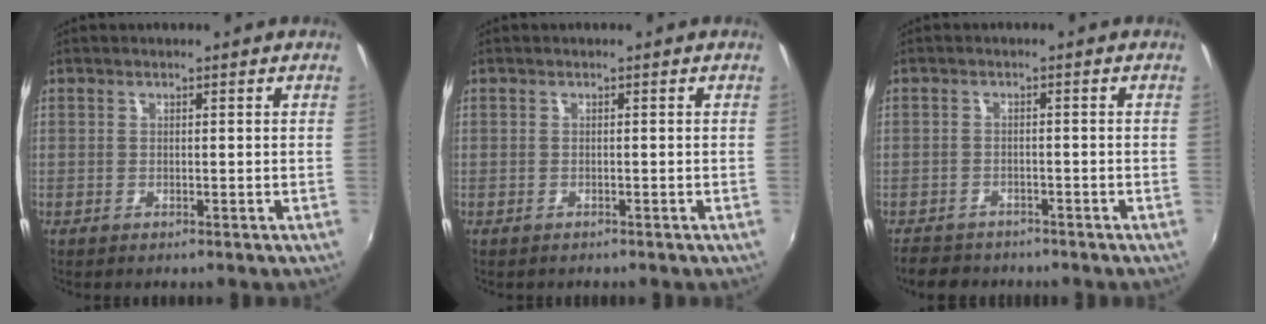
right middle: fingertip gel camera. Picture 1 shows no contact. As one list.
[{"total": 0.5, "force": [-0.5, 0.3, 0.0], "torque": [-0.002, -0.002, -0.007]}, {"total": 5.8, "force": [-4.9, 2.8, 1.3], "torque": [-0.044, -0.005, -0.081]}]